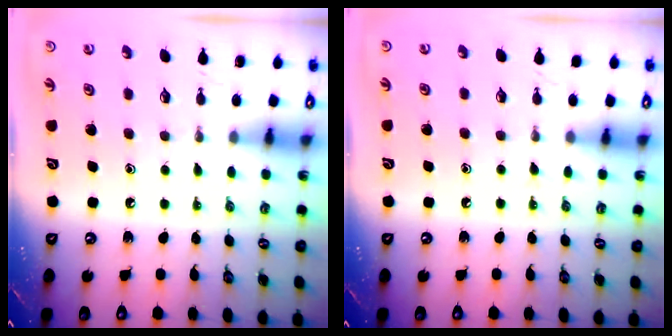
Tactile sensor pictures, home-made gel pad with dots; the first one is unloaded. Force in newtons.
{"total": 3.0, "press": 3.0, "slide": 0.5}